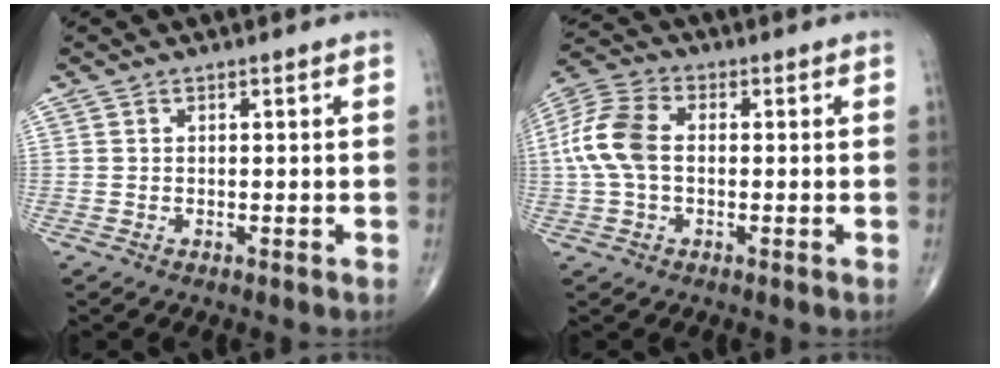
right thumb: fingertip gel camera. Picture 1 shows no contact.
{"total": 9.9, "force": [0.0, 6.3, 7.7], "torque": [-0.173, 0.025, -0.007]}